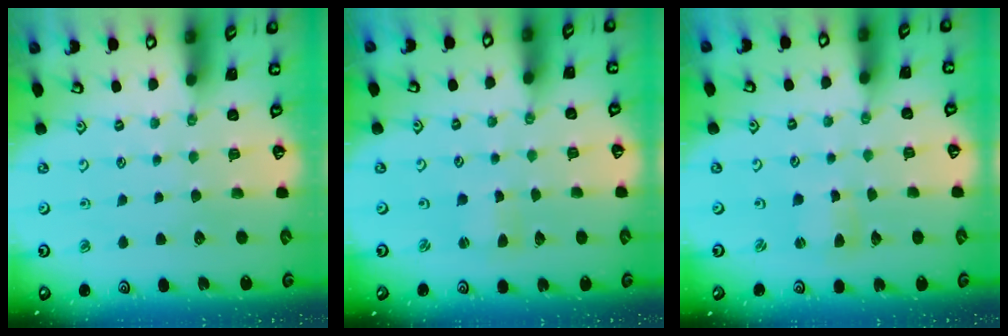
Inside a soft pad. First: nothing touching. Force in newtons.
{"total": 1.3, "press": 1.2, "slide": 0.2}
{"total": 1.8, "press": 1.8, "slide": 0.2}